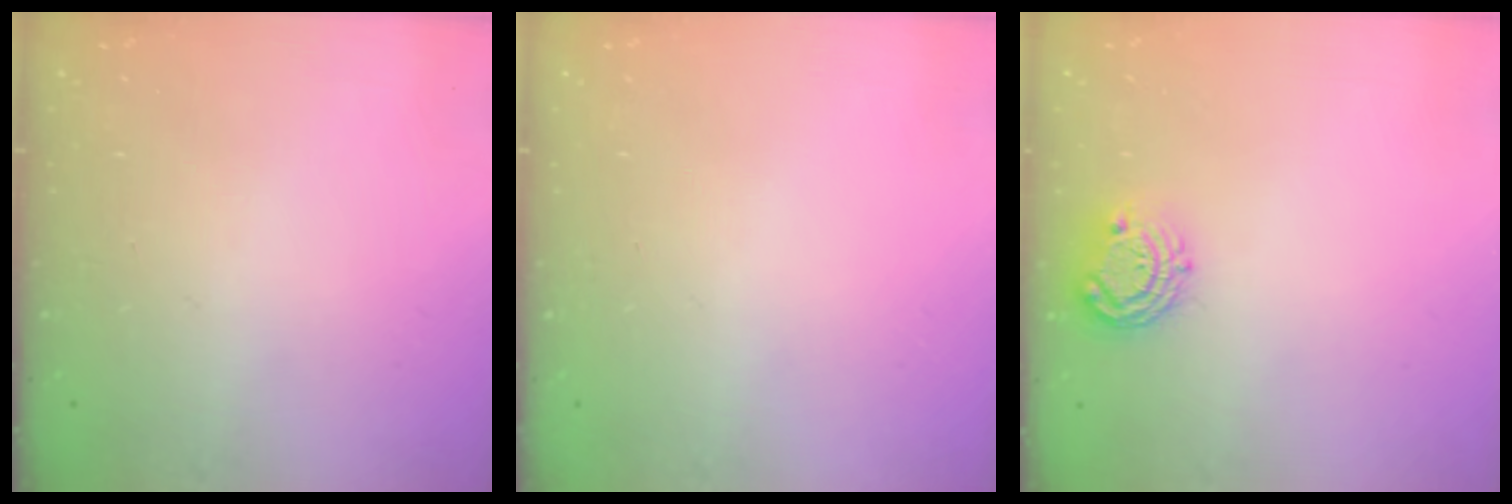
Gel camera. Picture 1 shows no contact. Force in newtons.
{"total": 0.0}
{"total": 8.3, "press": 8.3, "slide": 0.3}